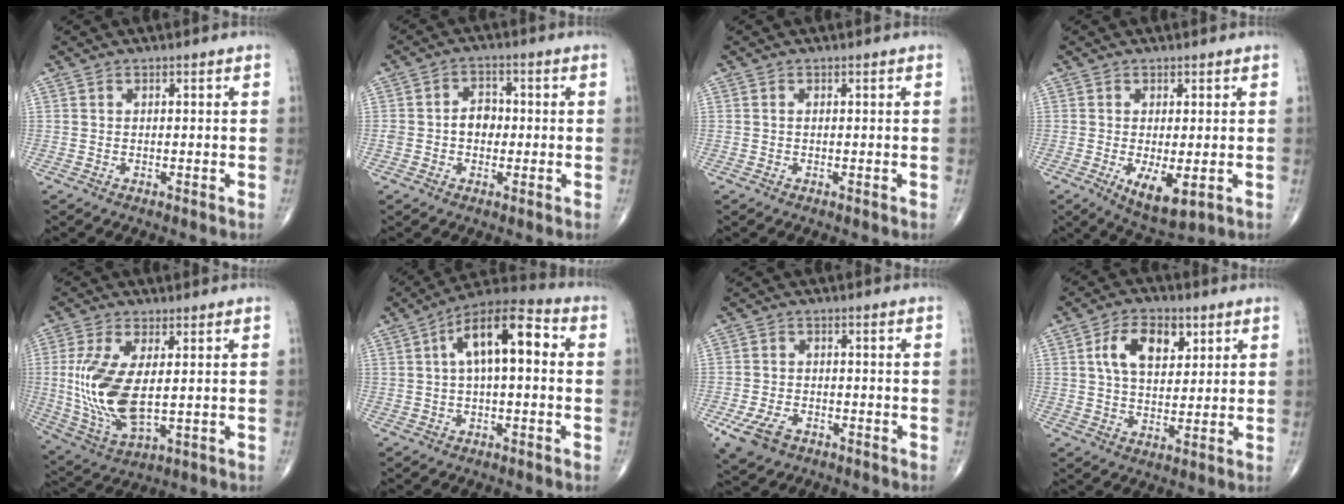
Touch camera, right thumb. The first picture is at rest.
{"total": 4.9, "force": [-0.4, 3.8, 3.1], "torque": [-0.033, 0.017, -0.012]}
{"total": 0.0}
{"total": 6.7, "force": [-1.5, 2.6, 6.0], "torque": [-0.100, -0.021, -0.016]}
{"total": 14.4, "force": [0.6, 6.5, 12.8], "torque": [-0.283, -0.015, 0.025]}
{"total": 12.8, "force": [2.1, 5.4, 11.4], "torque": [-0.185, 0.039, 0.023]}
{"total": 6.6, "force": [-3.5, 4.2, 3.7], "torque": [-0.074, 0.012, -0.058]}
{"total": 10.1, "force": [3.5, 6.1, 7.2], "torque": [-0.104, -0.006, 0.059]}